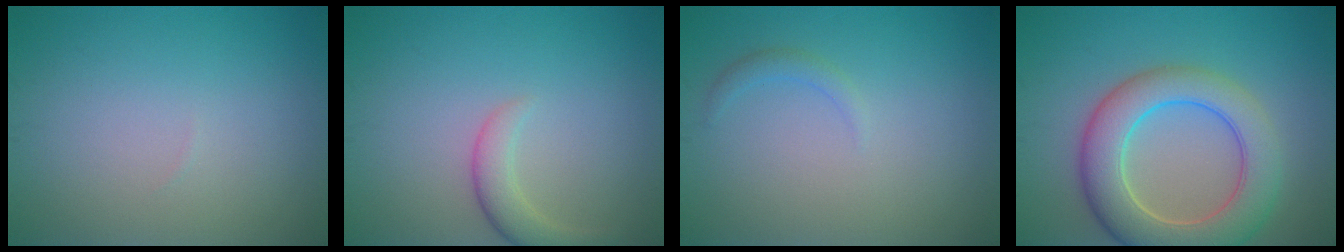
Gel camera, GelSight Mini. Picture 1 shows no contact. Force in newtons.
{"total": 2.6, "press": 2.6, "slide": 0.3}
{"total": 1.0, "press": 1.0, "slide": 0.0}
{"total": 8.0, "press": 7.9, "slide": 0.6}